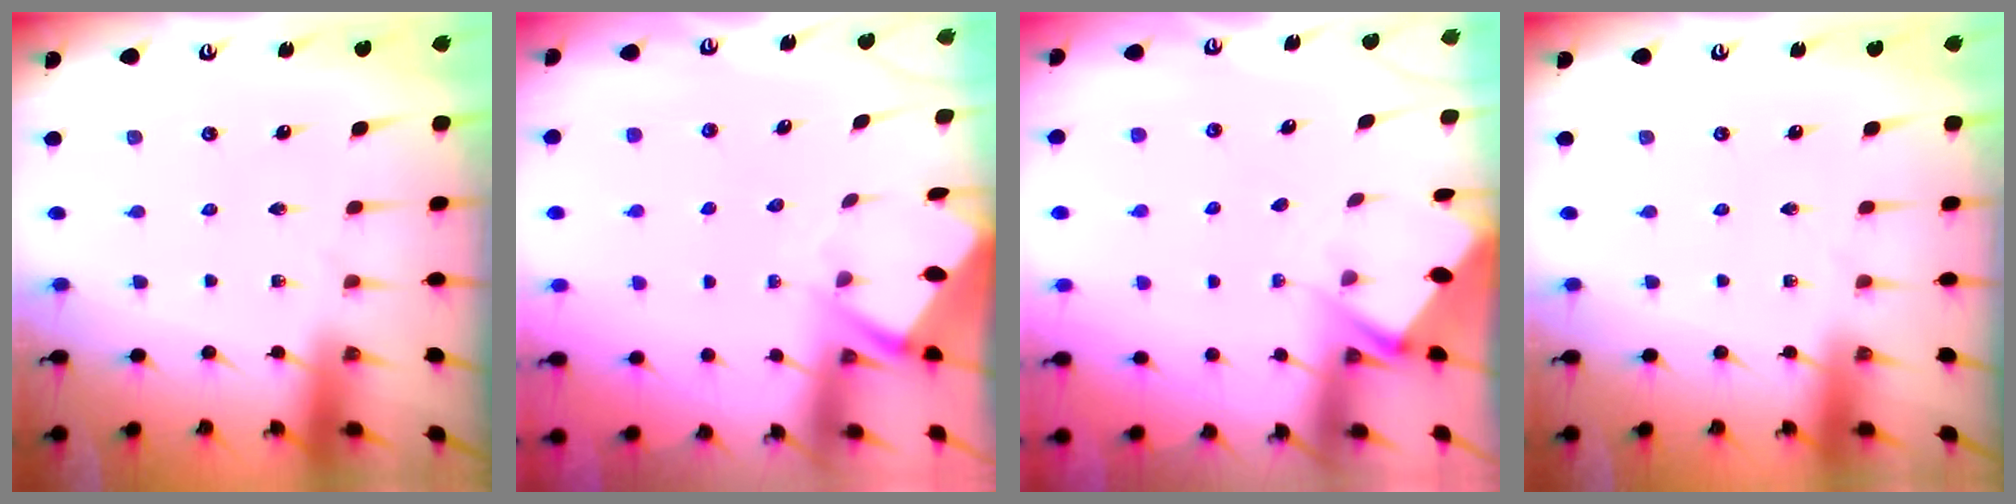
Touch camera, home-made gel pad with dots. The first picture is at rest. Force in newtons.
{"total": 3.3, "press": 3.3, "slide": 0.3}
{"total": 2.6, "press": 2.6, "slide": 0.1}
{"total": 0.0}